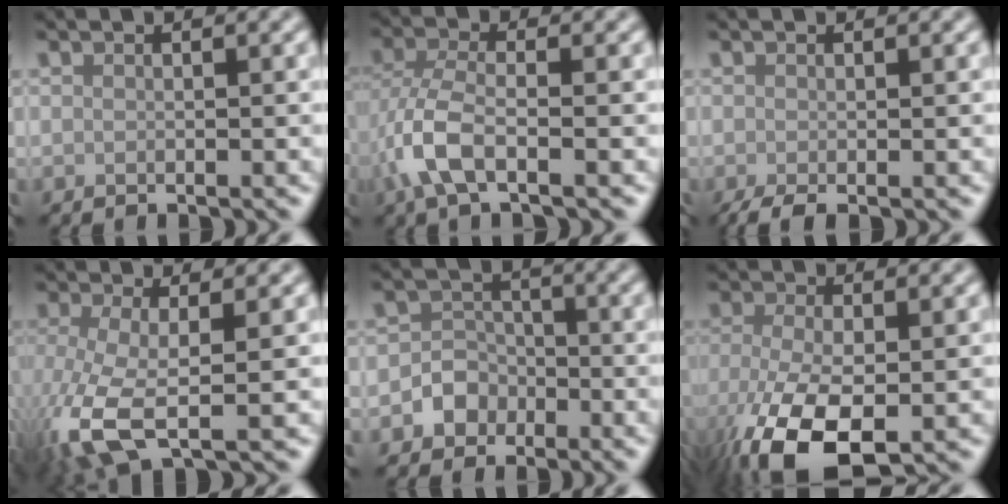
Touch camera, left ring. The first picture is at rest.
{"total": 4.6, "force": [-1.7, 1.8, 3.9], "torque": [-0.095, 0.003, -0.044]}
{"total": 1.9, "force": [-0.9, 0.4, 1.6], "torque": [-0.032, -0.008, -0.020]}
{"total": 6.4, "force": [-2.0, 2.2, 5.7], "torque": [-0.139, -0.013, -0.042]}
{"total": 2.7, "force": [-1.2, 2.3, 0.6], "torque": [0.012, 0.009, -0.032]}
{"total": 10.6, "force": [-4.4, 5.2, 8.1], "torque": [-0.186, -0.042, -0.070]}